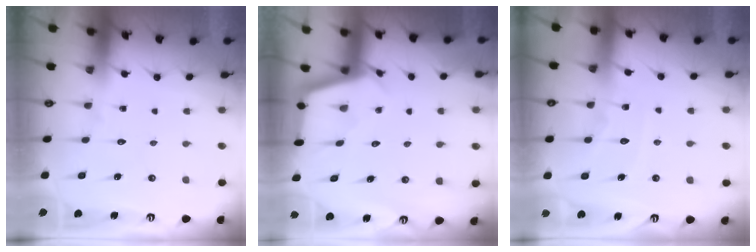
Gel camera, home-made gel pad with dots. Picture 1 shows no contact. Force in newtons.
{"total": 3.0, "press": 3.0, "slide": 0.3}
{"total": 6.2, "press": 6.1, "slide": 0.7}